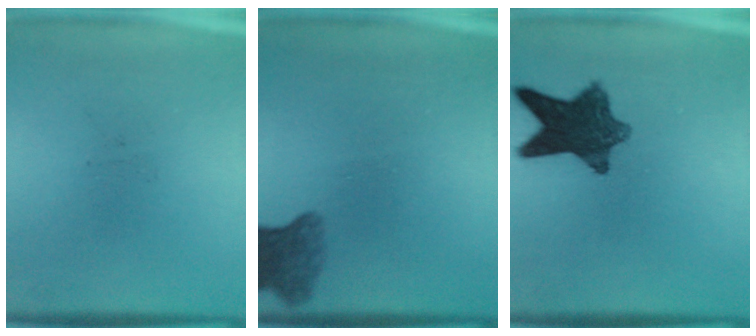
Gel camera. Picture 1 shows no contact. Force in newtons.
{"total": 5.7}
{"total": 10.1}